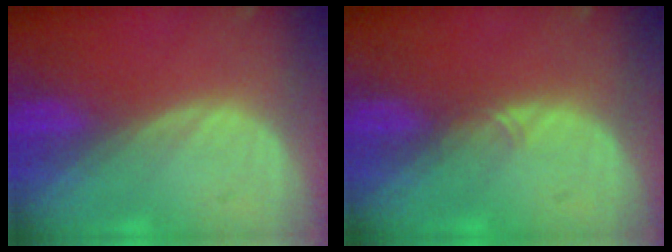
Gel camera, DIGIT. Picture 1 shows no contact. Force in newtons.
{"total": 0.8, "press": 0.7, "slide": 0.4}